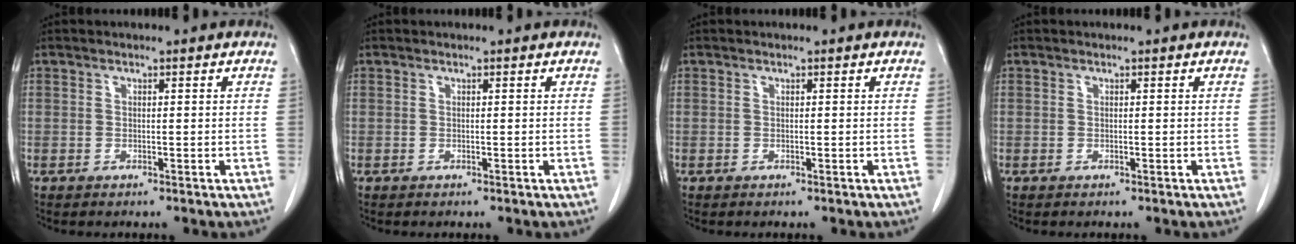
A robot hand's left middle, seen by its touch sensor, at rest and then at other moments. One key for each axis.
{"total": 0.0}
{"total": 0.0}
{"total": 0.0}